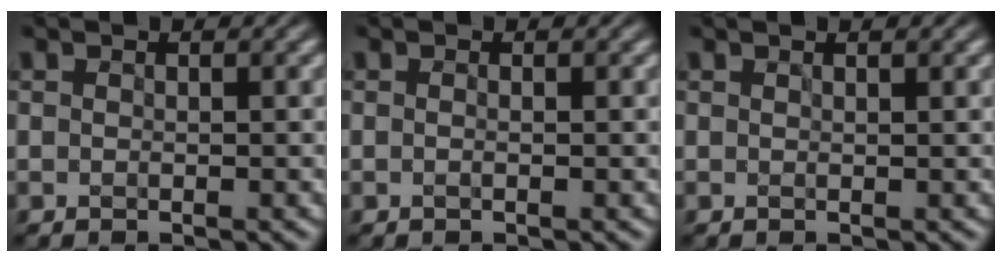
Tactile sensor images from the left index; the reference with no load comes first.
{"total": 0.0}
{"total": 0.6, "force": [0.6, -0.1, 0.1], "torque": [0.001, 0.005, 0.007]}